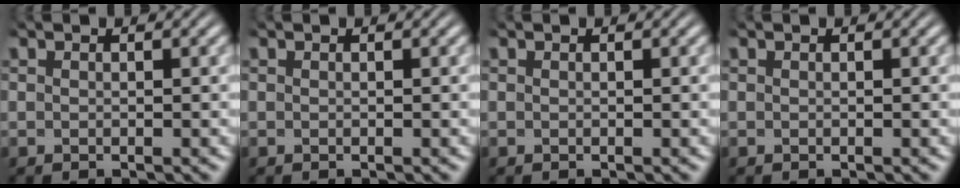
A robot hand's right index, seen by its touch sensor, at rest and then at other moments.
{"total": 0.0}
{"total": 0.0}
{"total": 0.0}